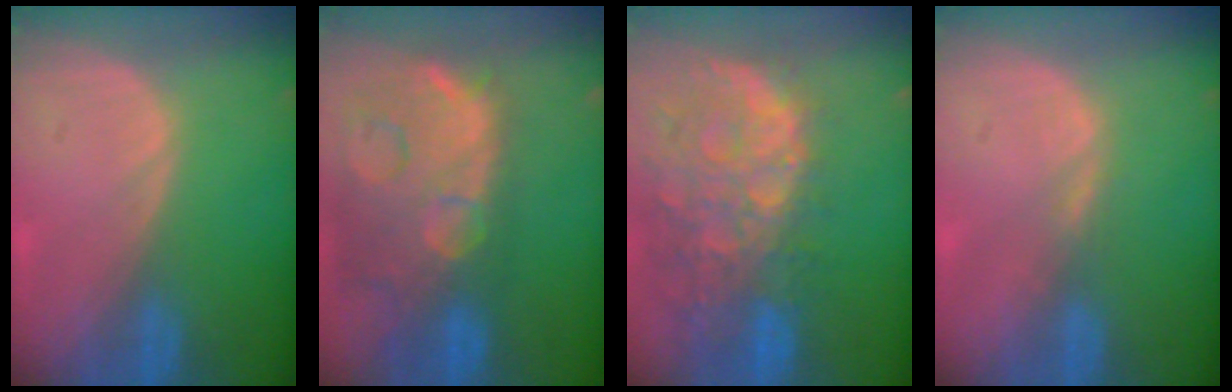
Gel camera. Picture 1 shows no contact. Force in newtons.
{"total": 14.9, "press": 12.0, "slide": 8.9}
{"total": 14.0, "press": 11.3, "slide": 8.2}
{"total": 1.1, "press": 1.1, "slide": 0.2}